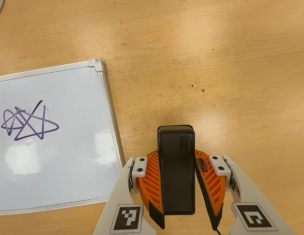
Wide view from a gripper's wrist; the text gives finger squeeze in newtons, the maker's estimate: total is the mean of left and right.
{"total": 5.3, "left": 4.6, "right": 6.1}